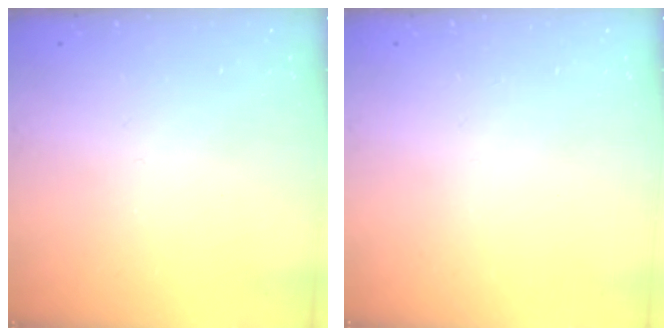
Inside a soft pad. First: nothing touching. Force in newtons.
{"total": 0.0}